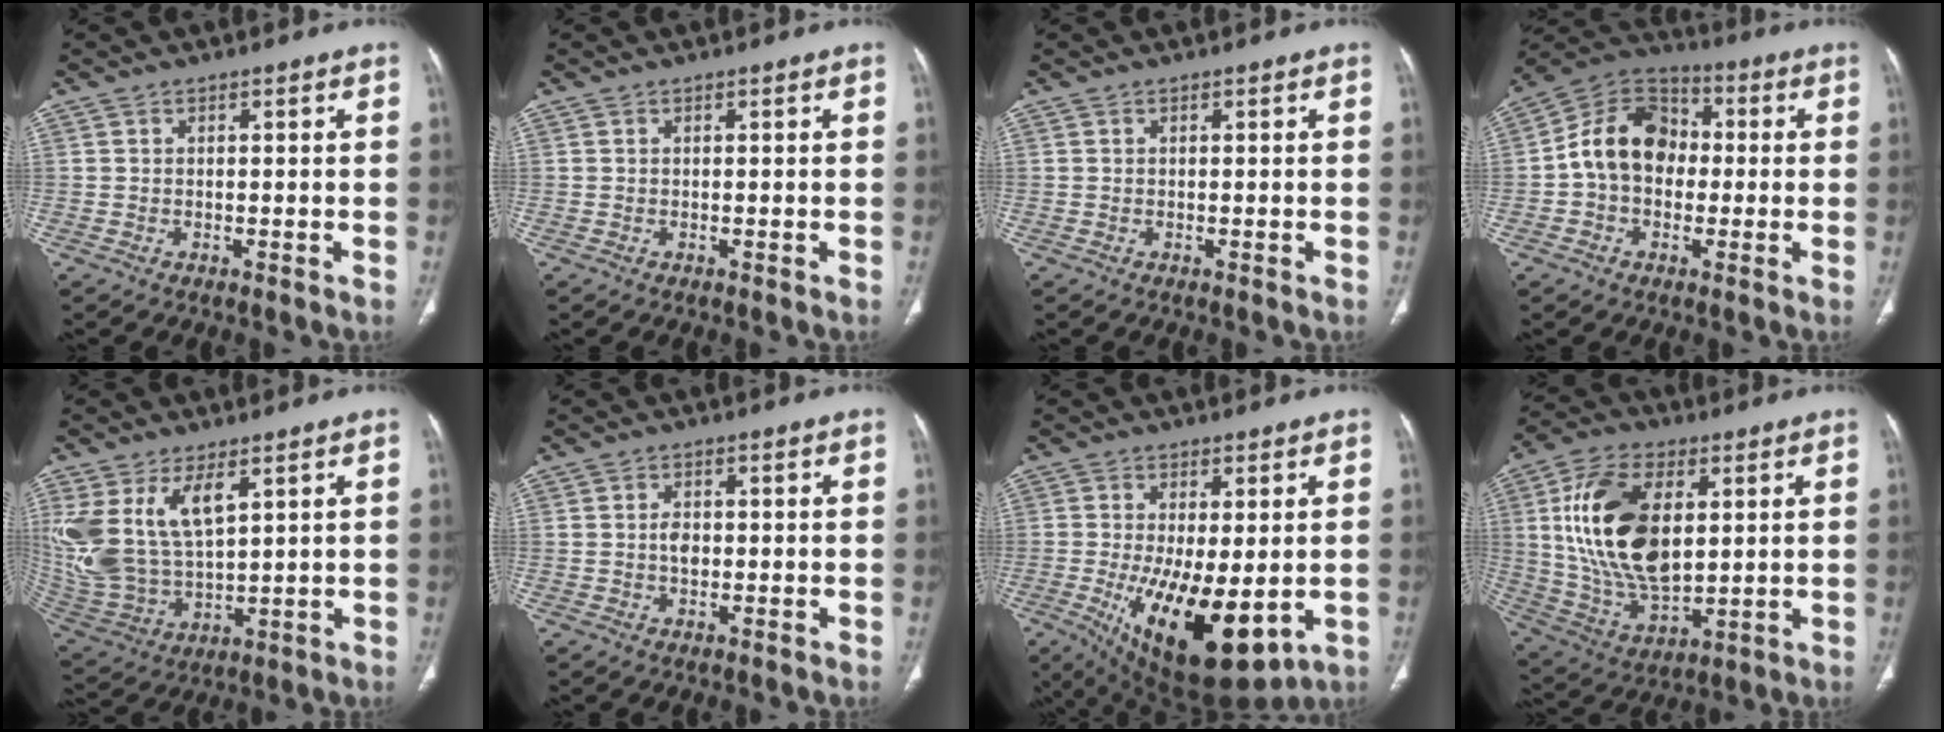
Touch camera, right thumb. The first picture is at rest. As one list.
[{"total": 0.0}, {"total": 0.0}, {"total": 13.4, "force": [-0.3, 10.4, 8.6], "torque": [-0.125, 0.038, -0.020]}, {"total": 16.8, "force": [6.8, 8.7, 12.7], "torque": [-0.262, -0.027, 0.151]}, {"total": 2.6, "force": [-0.1, 1.7, 1.9], "torque": [-0.028, 0.002, -0.003]}, {"total": 18.3, "force": [-4.3, 7.5, 16.1], "torque": [-0.259, -0.027, -0.041]}, {"total": 21.1, "force": [4.1, 11.9, 17.0], "torque": [-0.314, -0.015, 0.083]}]